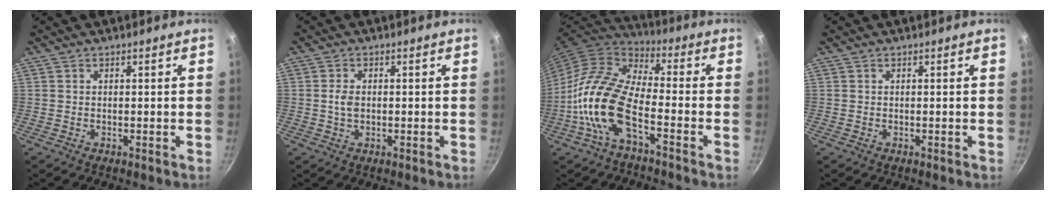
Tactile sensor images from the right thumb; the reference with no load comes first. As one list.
[{"total": 2.5, "force": [0.0, 1.7, 1.9], "torque": [-0.028, 0.003, -0.002]}, {"total": 15.1, "force": [-5.5, 6.5, 12.5], "torque": [-0.243, 0.041, -0.123]}, {"total": 0.0}]